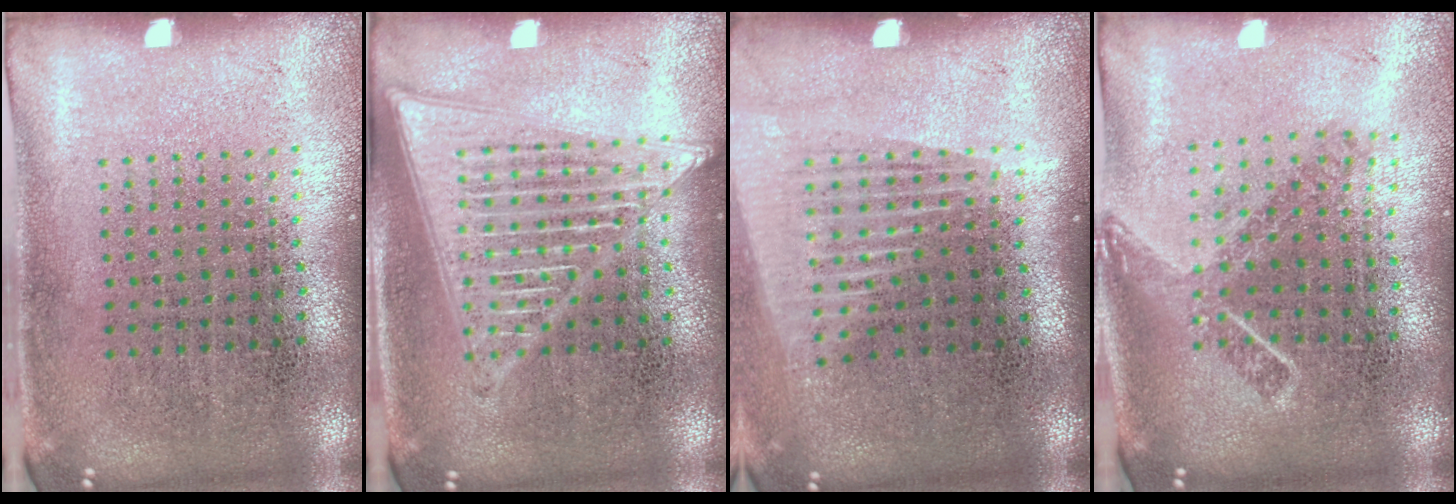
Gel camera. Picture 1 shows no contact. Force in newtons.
{"total": 2.7, "press": 2.7, "slide": 0.2}
{"total": 1.4, "press": 1.2, "slide": 0.8}
{"total": 1.8, "press": 1.3, "slide": 1.2}